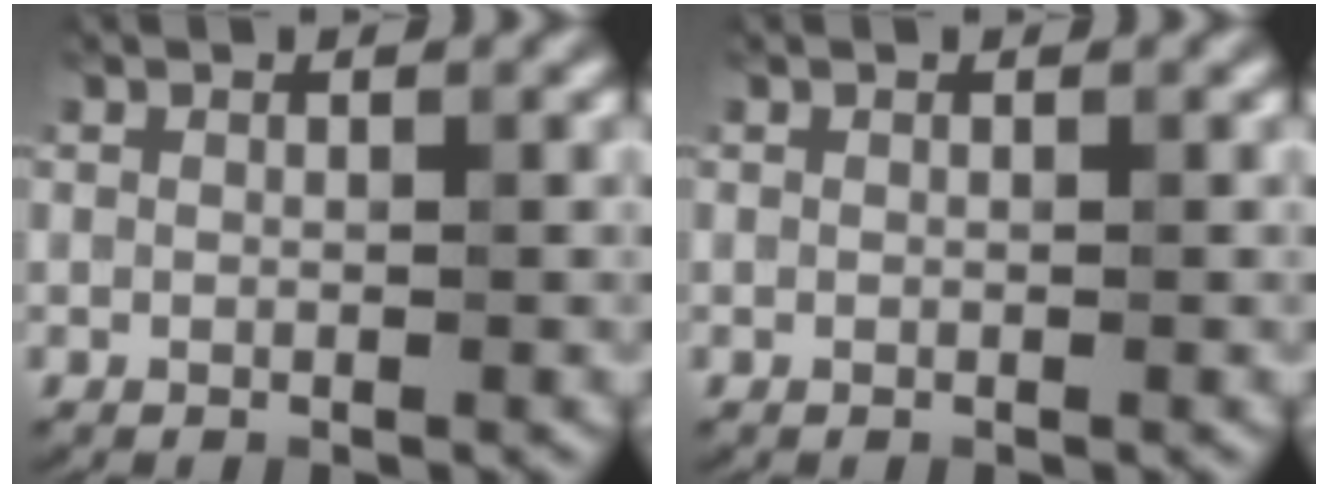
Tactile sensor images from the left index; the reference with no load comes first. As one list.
[{"total": 0.0}]